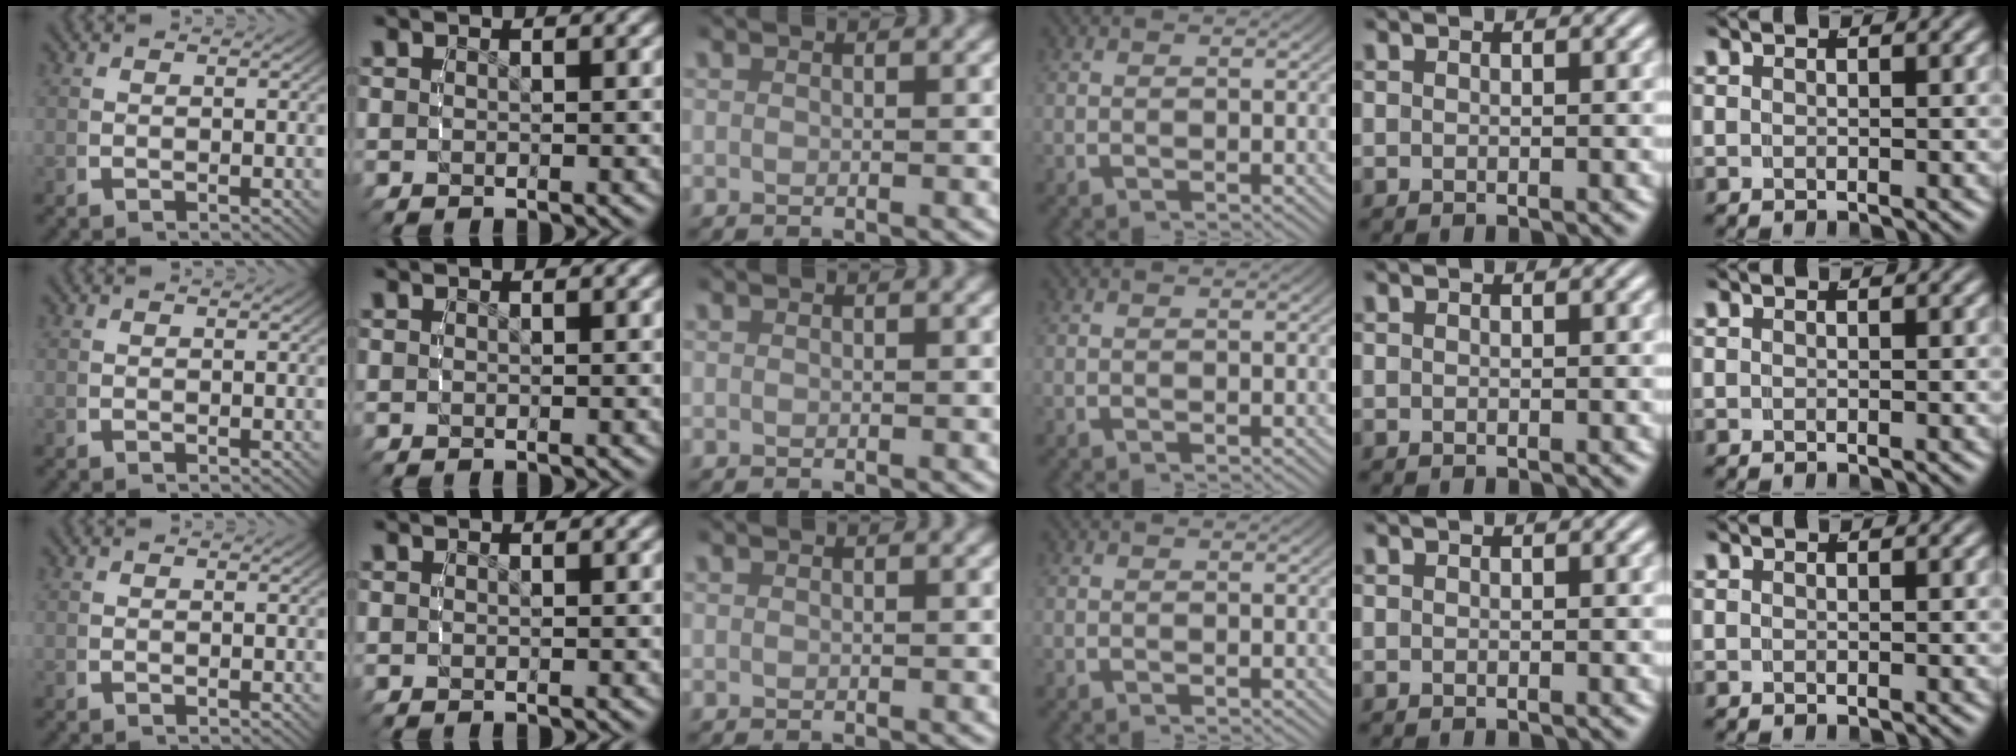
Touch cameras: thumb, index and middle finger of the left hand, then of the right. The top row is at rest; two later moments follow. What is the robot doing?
{"motion": "reach", "object": "measuring cup"}